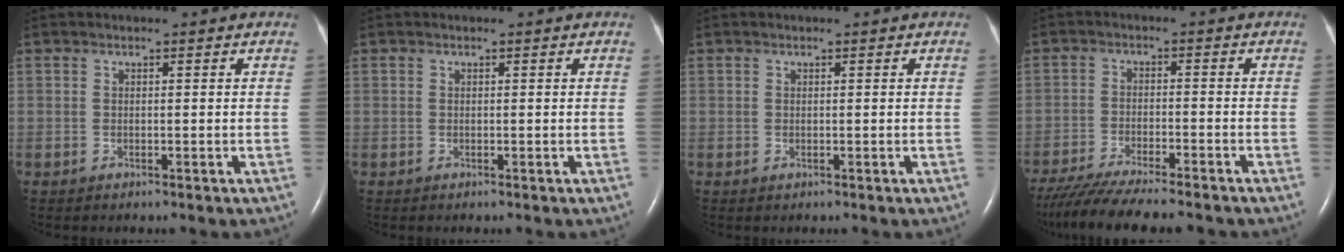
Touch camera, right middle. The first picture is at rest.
{"total": 0.0}
{"total": 0.0}
{"total": 13.7, "force": [-11.8, 1.2, 6.8], "torque": [-0.115, -0.030, -0.181]}